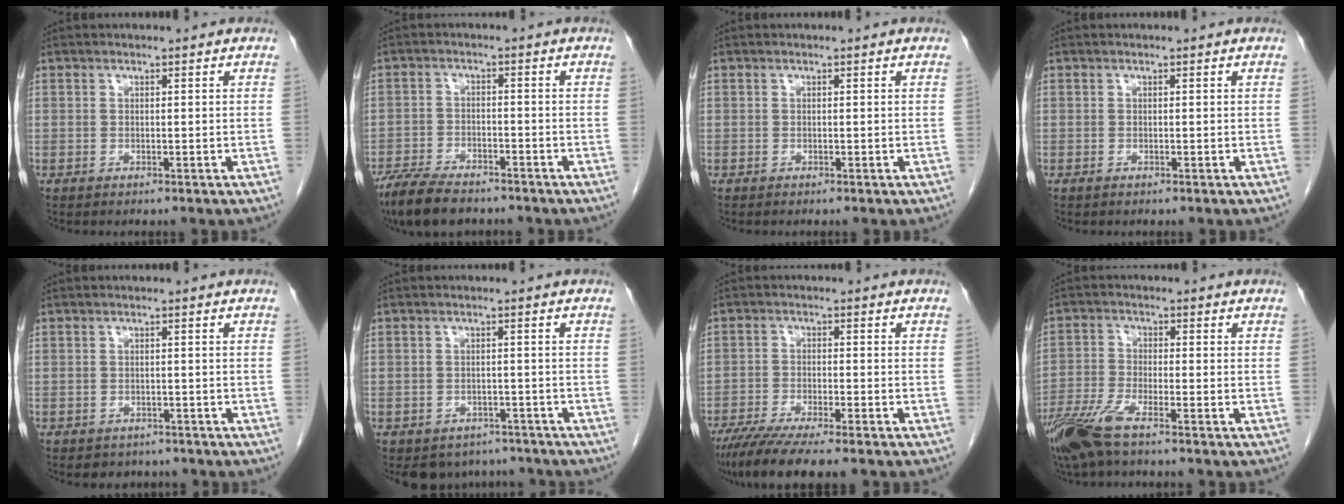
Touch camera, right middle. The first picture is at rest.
{"total": 8.8, "force": [-7.1, 2.8, 4.4], "torque": [-0.082, -0.016, -0.121]}
{"total": 0.0}
{"total": 0.0}
{"total": 2.9, "force": [-2.3, 1.7, 0.2], "torque": [-0.006, 0.006, -0.031]}
{"total": 6.8, "force": [-5.8, 3.6, 0.5], "torque": [0.007, 0.009, -0.070]}
{"total": 9.6, "force": [-7.6, 0.4, 5.8], "torque": [-0.091, -0.023, -0.123]}
{"total": 7.7, "force": [-5.4, 1.1, 5.3], "torque": [-0.117, -0.018, -0.110]}